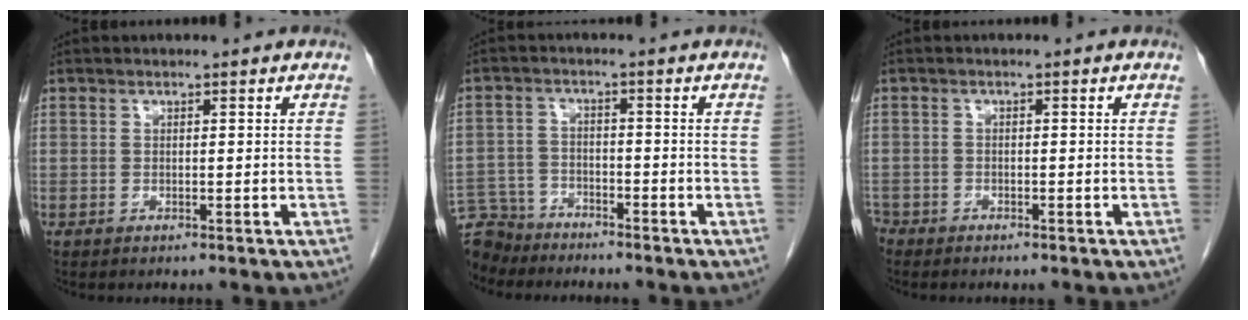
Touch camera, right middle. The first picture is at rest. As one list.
[{"total": 8.0, "force": [-7.3, 3.1, 0.3], "torque": [-0.012, -0.003, -0.135]}, {"total": 2.4, "force": [-2.0, 1.1, 0.3], "torque": [-0.009, 0.000, -0.037]}]